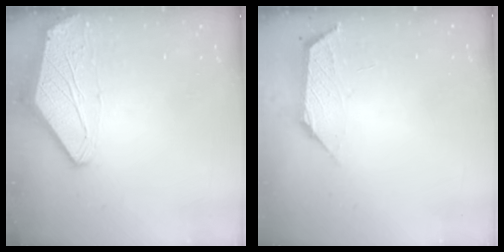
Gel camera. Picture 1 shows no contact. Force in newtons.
{"total": 2.8, "press": 2.8, "slide": 0.3}